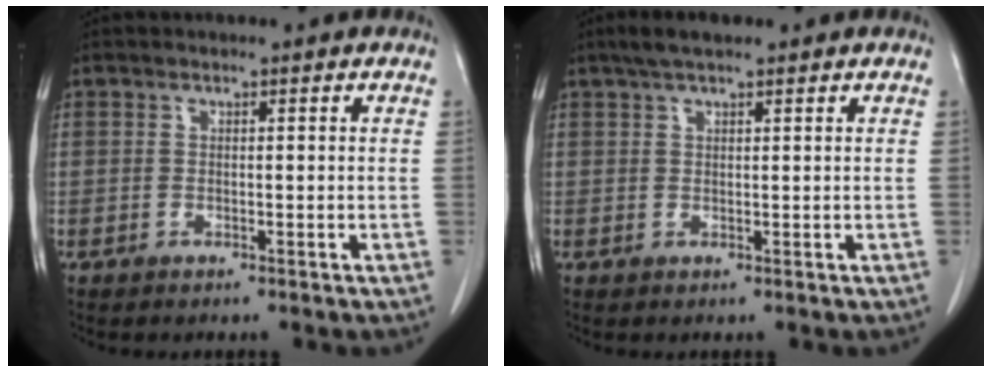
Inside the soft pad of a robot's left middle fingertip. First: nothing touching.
{"total": 3.5, "force": [2.5, 0.9, 2.2], "torque": [-0.046, 0.015, 0.047]}